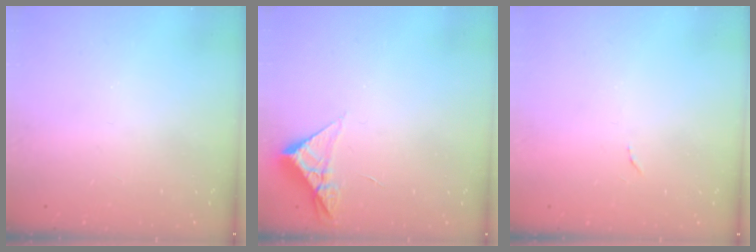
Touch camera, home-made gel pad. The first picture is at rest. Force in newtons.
{"total": 5.2, "press": 5.2, "slide": 0.3}
{"total": 4.0, "press": 4.0, "slide": 0.3}